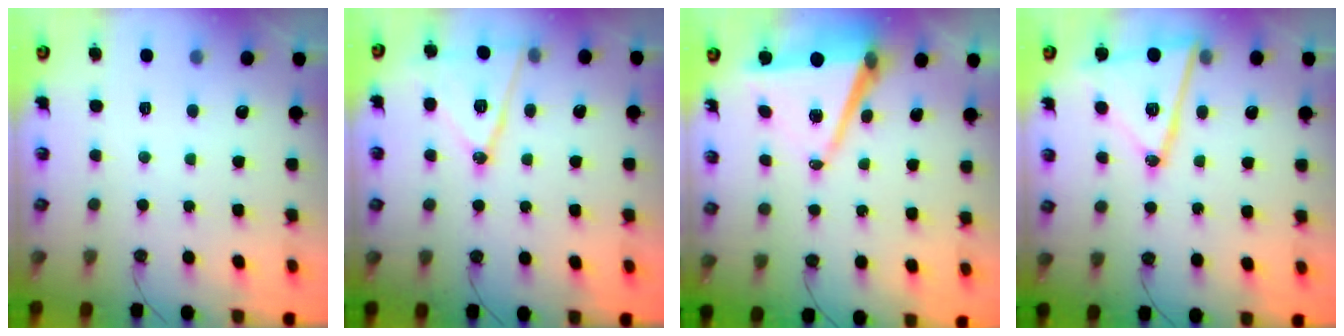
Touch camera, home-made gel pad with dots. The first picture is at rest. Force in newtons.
{"total": 13.5, "press": 13.0, "slide": 3.6}
{"total": 10.2, "press": 9.4, "slide": 4.1}
{"total": 16.4, "press": 16.3, "slide": 1.0}